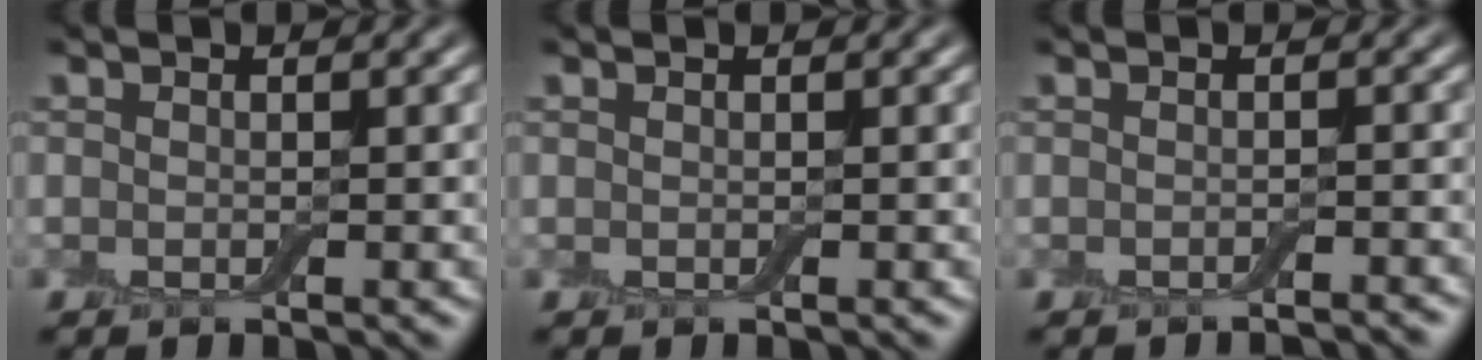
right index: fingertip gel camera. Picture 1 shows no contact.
{"total": 0.0}
{"total": 1.3, "force": [-1.2, 0.1, 0.5], "torque": [-0.001, -0.001, -0.019]}